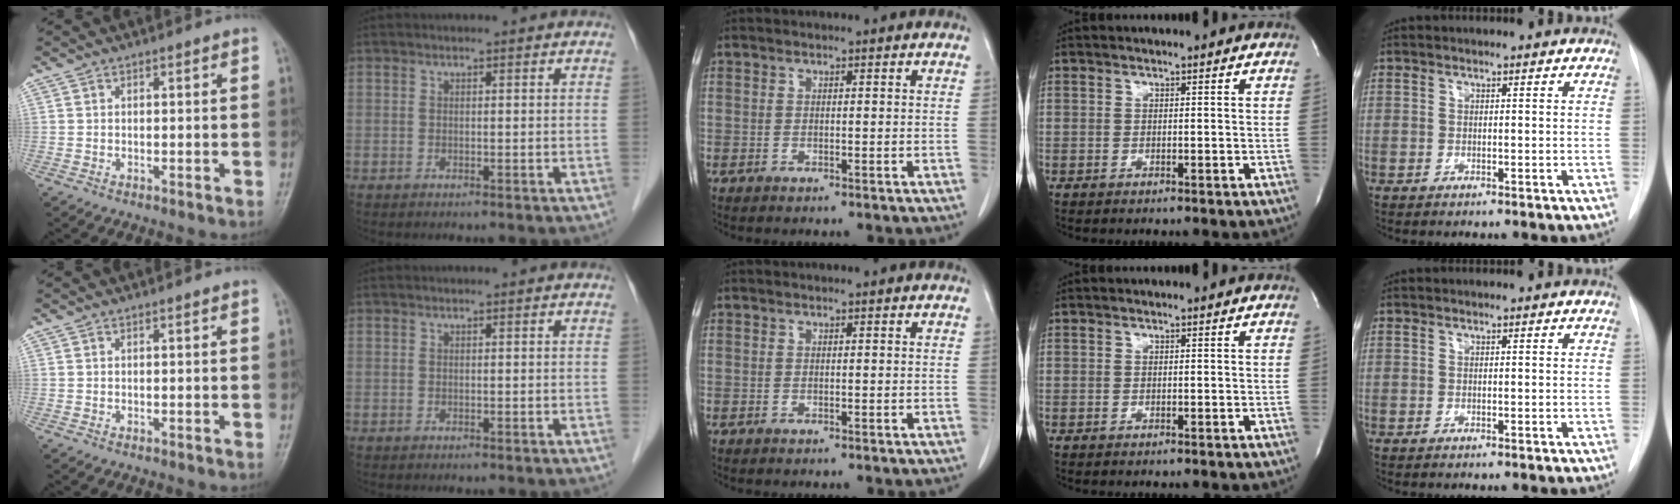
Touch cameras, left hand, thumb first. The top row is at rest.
{}